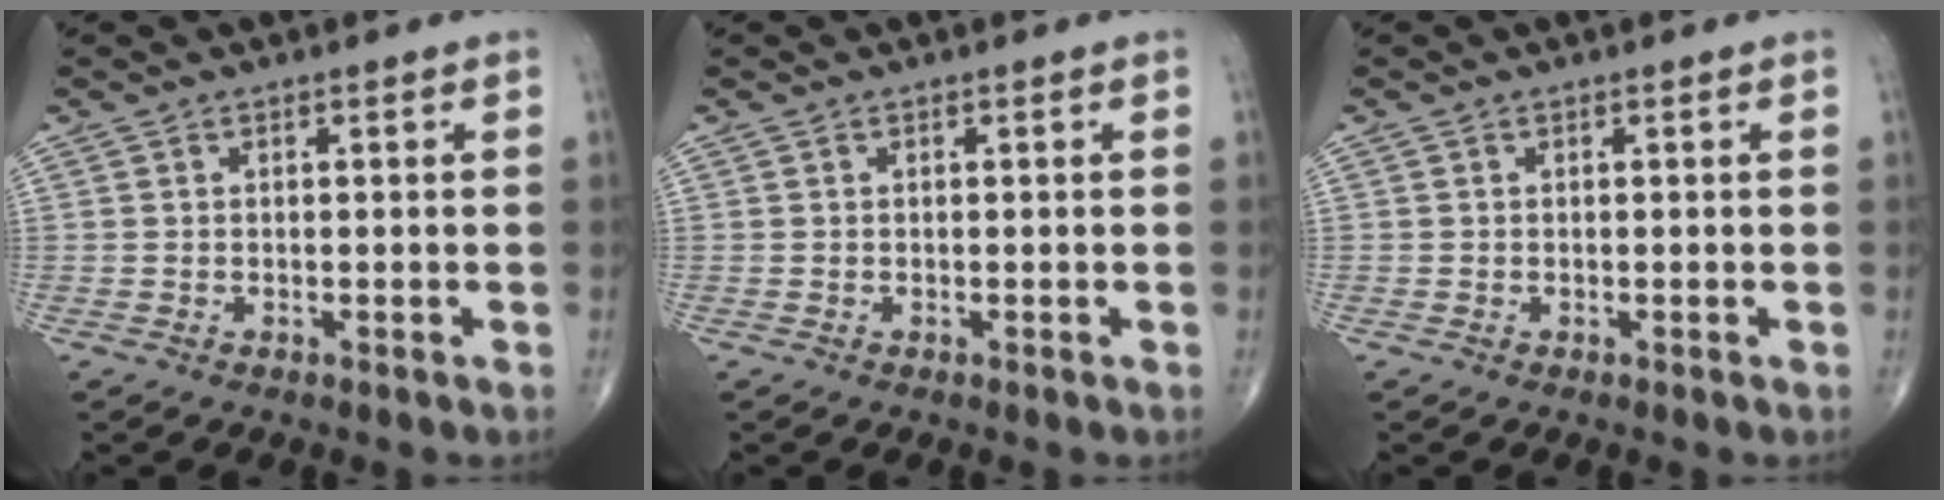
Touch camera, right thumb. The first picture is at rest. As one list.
[{"total": 0.0}, {"total": 0.0}]